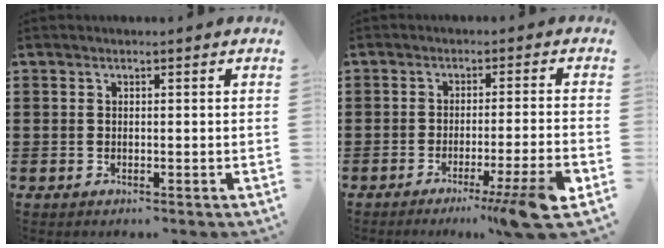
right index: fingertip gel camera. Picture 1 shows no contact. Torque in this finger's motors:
{"motor_torque": [0.75, -0.50, 0.58, 0.07]}